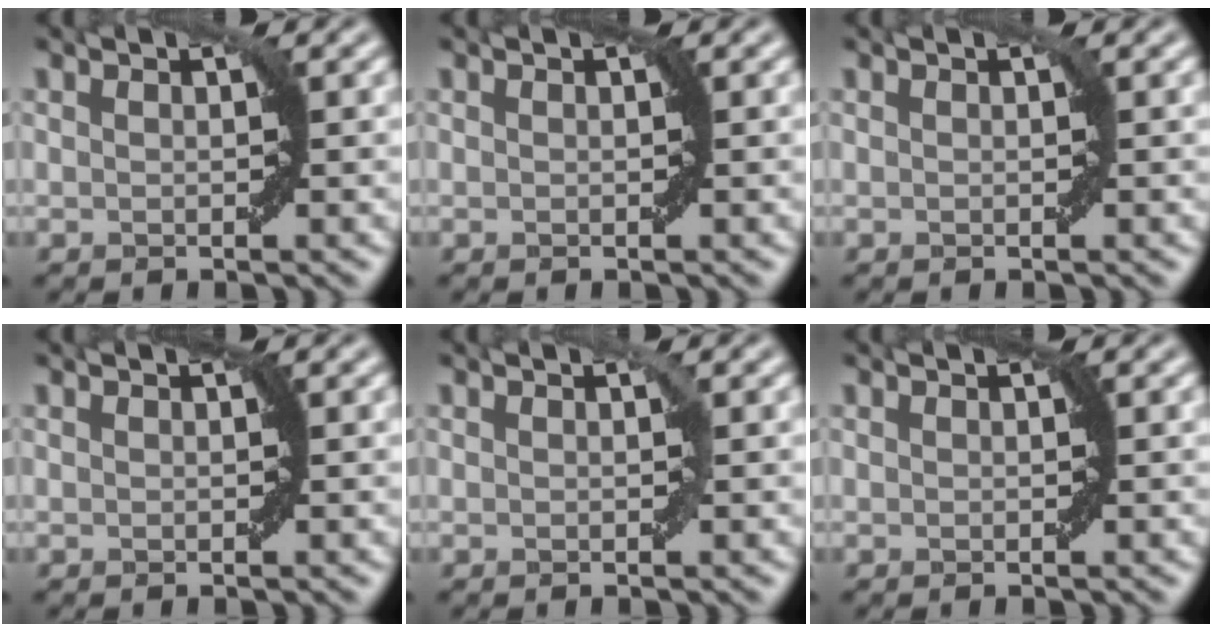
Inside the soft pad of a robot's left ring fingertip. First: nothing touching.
{"total": 0.0}
{"total": 0.0}
{"total": 0.0}
{"total": 0.0}
{"total": 0.0}